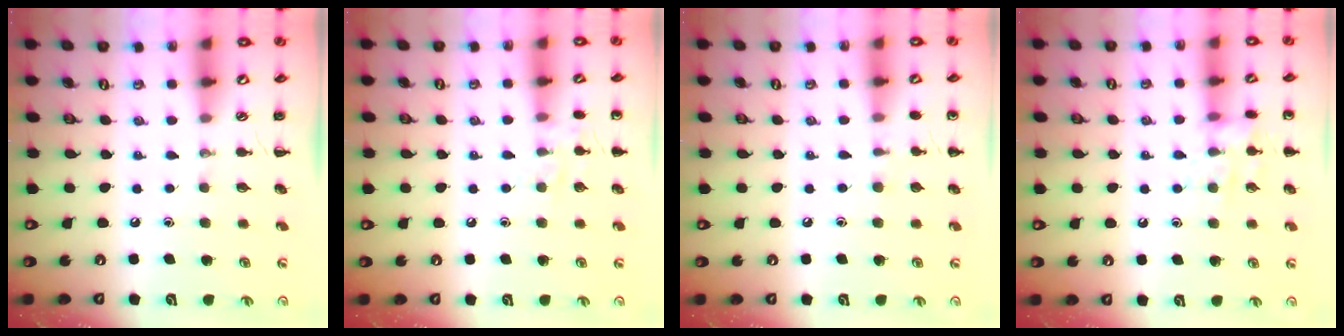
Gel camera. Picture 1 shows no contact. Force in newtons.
{"total": 6.6, "press": 6.5, "slide": 1.3}
{"total": 4.9, "press": 4.7, "slide": 1.5}
{"total": 10.2, "press": 10.2, "slide": 0.6}